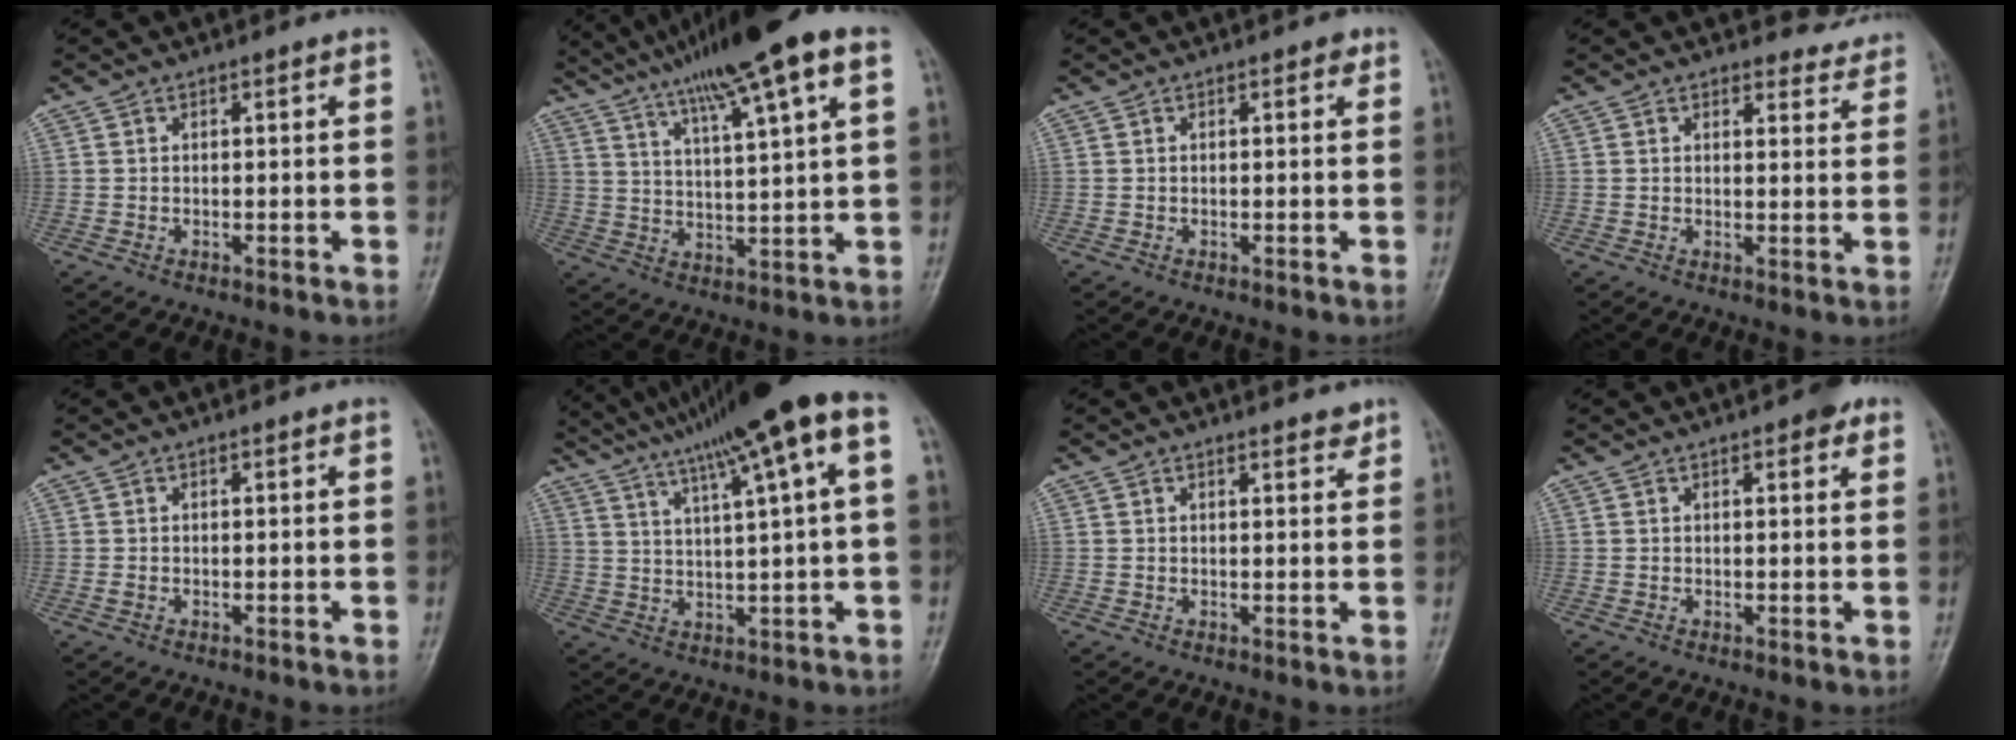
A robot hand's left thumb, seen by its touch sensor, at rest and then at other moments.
{"total": 16.4, "force": [9.8, 1.3, 13.1], "torque": [-0.212, -0.005, 0.158]}
{"total": 1.0, "force": [0.5, 0.6, 0.6], "torque": [-0.001, 0.000, 0.001]}
{"total": 4.2, "force": [3.9, 1.5, -0.3], "torque": [0.028, -0.032, 0.035]}
{"total": 0.7, "force": [0.1, 0.4, 0.5], "torque": [-0.008, 0.004, 0.003]}
{"total": 16.3, "force": [8.6, 0.8, 13.9], "torque": [-0.218, 0.017, 0.130]}
{"total": 2.2, "force": [1.9, 0.7, 0.9], "torque": [-0.002, -0.013, 0.024]}
{"total": 3.7, "force": [2.1, 1.4, 2.7], "torque": [-0.027, -0.004, 0.022]}